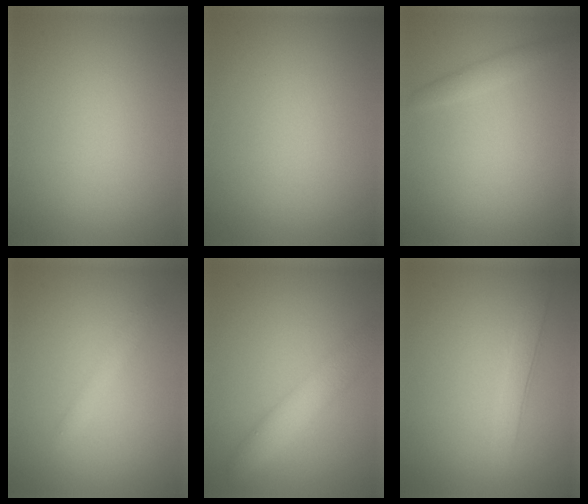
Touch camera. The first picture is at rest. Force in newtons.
{"total": 0.0}
{"total": 1.2, "press": 1.2, "slide": 0.0}
{"total": 1.4, "press": 1.4, "slide": 0.1}
{"total": 4.2, "press": 4.2, "slide": 0.1}
{"total": 2.2, "press": 2.2, "slide": 0.1}